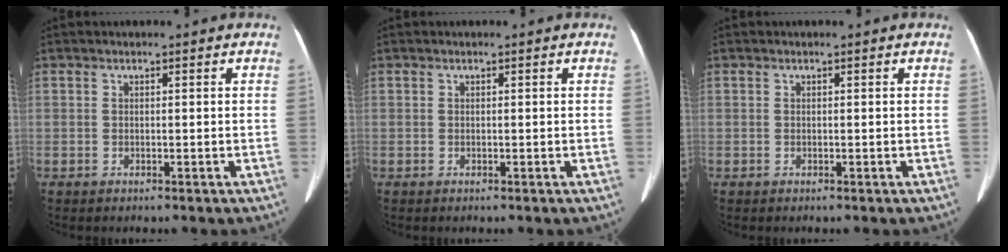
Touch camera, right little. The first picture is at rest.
{"total": 0.0}
{"total": 0.0}